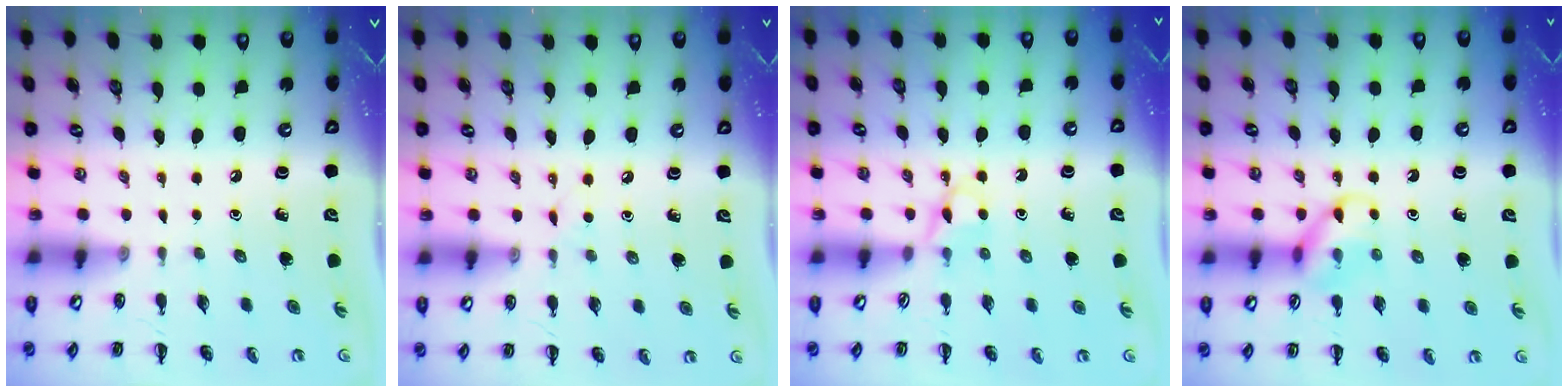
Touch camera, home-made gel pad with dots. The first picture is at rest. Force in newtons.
{"total": 2.9, "press": 2.8, "slide": 0.9}
{"total": 3.8, "press": 3.6, "slide": 1.3}
{"total": 10.7, "press": 10.7, "slide": 0.9}